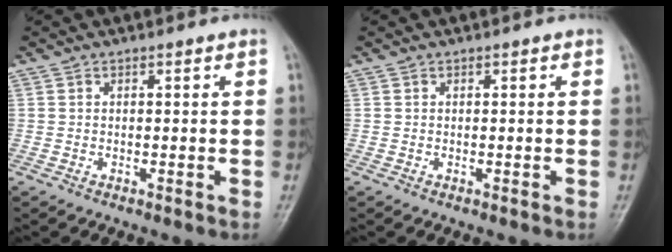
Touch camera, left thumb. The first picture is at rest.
{"total": 0.0}